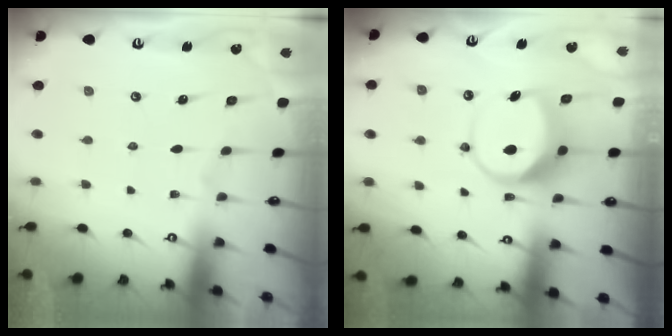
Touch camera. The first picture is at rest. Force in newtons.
{"total": 9.2, "press": 9.2, "slide": 0.9}